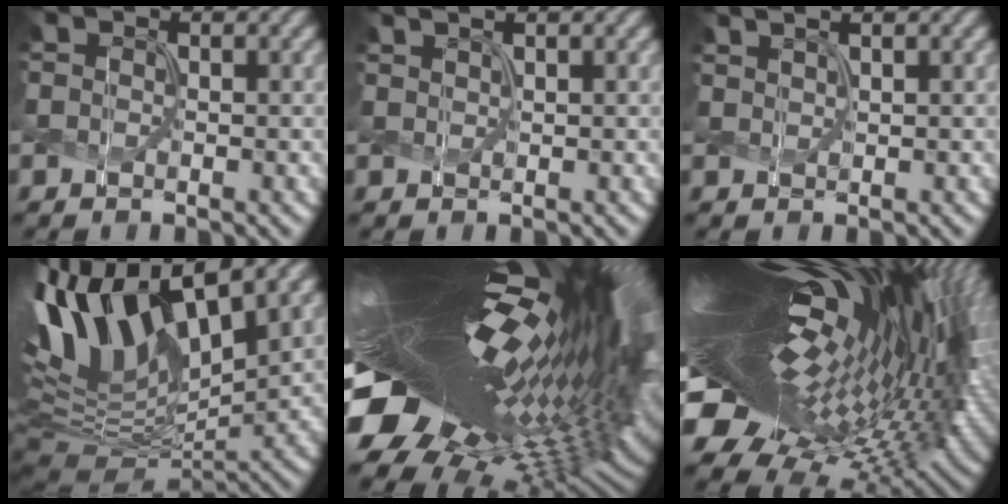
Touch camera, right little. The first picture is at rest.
{"total": 1.3, "force": [1.1, 0.1, 0.7], "torque": [-0.003, 0.003, 0.003]}
{"total": 2.0, "force": [1.6, 0.3, 1.1], "torque": [-0.008, 0.012, 0.006]}
{"total": 14.3, "force": [4.8, 5.9, 12.2], "torque": [-0.242, 0.020, 0.079]}
{"total": 21.0, "force": [2.2, 8.2, 19.2], "torque": [-0.337, -0.011, 0.028]}
{"total": 21.5, "force": [4.1, 7.5, 19.7], "torque": [-0.314, -0.005, 0.051]}